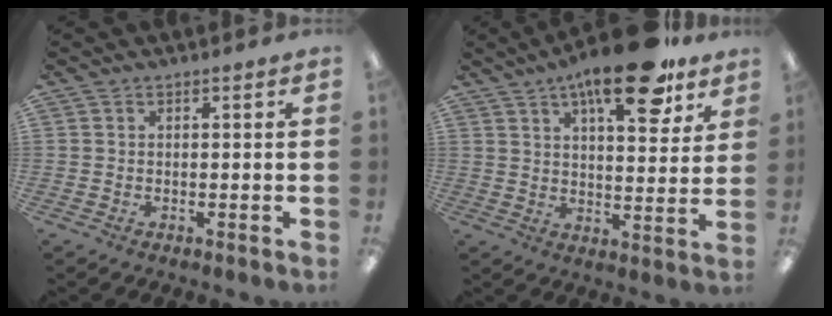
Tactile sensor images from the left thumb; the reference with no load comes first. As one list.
[{"total": 17.0, "force": [10.7, 5.7, 11.8], "torque": [-0.169, -0.049, 0.169]}]